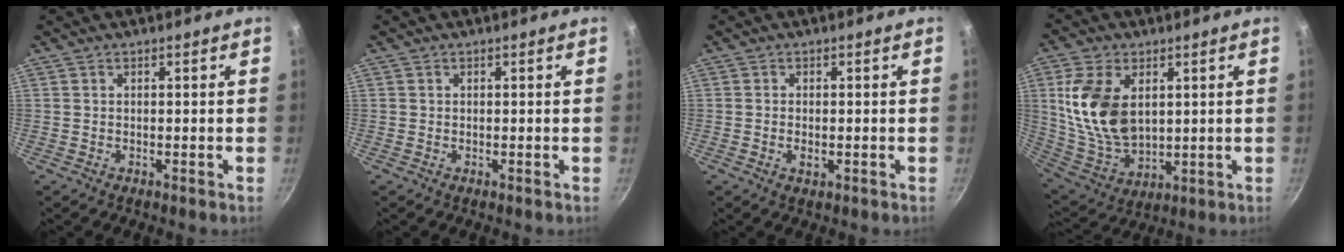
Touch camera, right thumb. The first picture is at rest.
{"total": 0.0}
{"total": 2.0, "force": [-0.4, 1.1, 1.6], "torque": [-0.030, -0.001, -0.008]}
{"total": 16.2, "force": [3.0, 10.6, 11.9], "torque": [-0.209, -0.019, 0.074]}